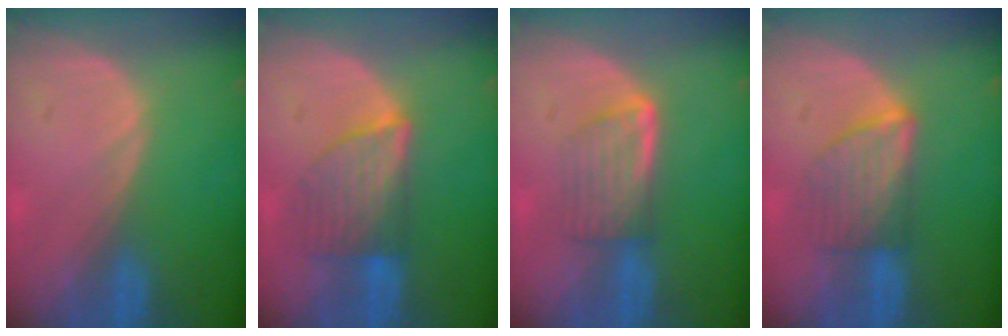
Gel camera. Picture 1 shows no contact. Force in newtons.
{"total": 6.3, "press": 6.2, "slide": 0.6}
{"total": 5.7, "press": 5.1, "slide": 2.5}
{"total": 5.9, "press": 5.8, "slide": 1.4}